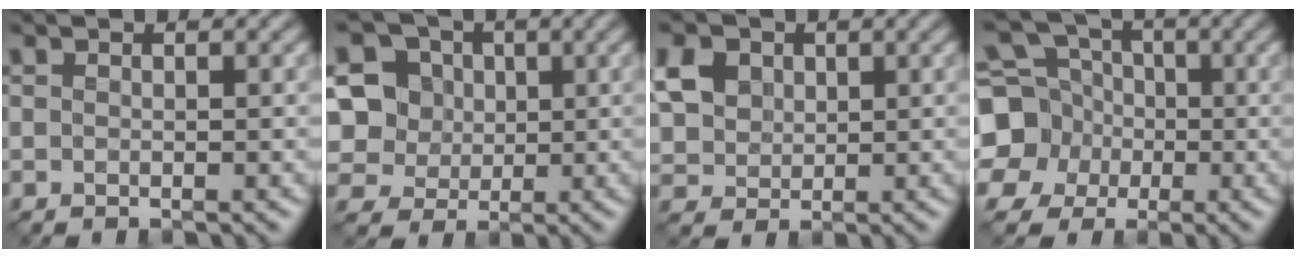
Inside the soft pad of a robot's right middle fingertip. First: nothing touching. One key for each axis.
{"total": 10.3, "fx": 2.6, "fy": 8.9, "fz": 4.5, "tx": -0.104, "ty": 0.023, "tz": 0.040}
{"total": 5.7, "fx": 2.1, "fy": 4.5, "fz": 2.7, "tx": -0.102, "ty": 0.011, "tz": 0.047}
{"total": 10.2, "fx": -1.1, "fy": 9.4, "fz": 3.8, "tx": -0.119, "ty": 0.000, "tz": -0.052}